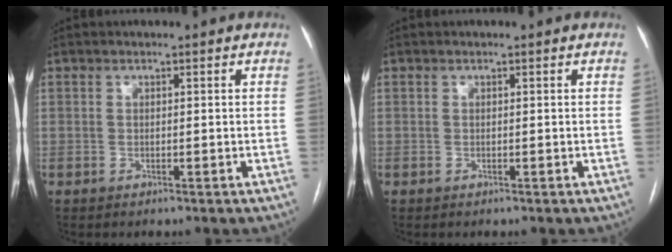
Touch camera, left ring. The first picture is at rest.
{"total": 0.0}